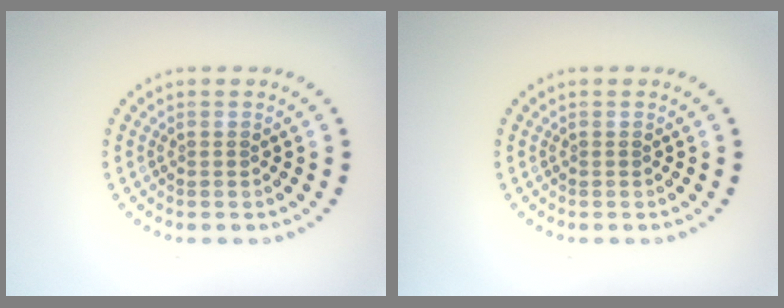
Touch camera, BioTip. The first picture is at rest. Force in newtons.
{"total": 0.0}